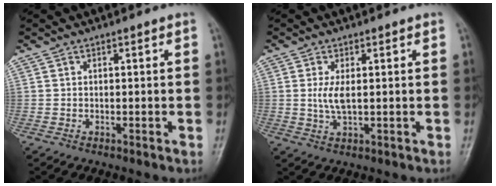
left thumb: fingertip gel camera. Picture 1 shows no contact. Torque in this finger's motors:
{"motor_torque": [0.06, 0.09, 0.11, -0.01, 0.02]}